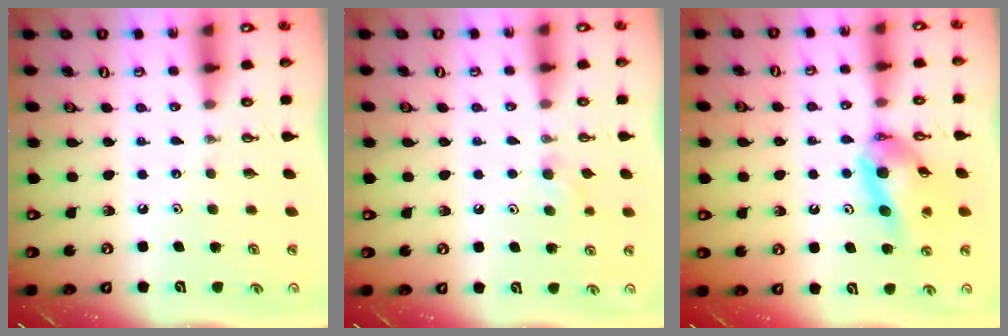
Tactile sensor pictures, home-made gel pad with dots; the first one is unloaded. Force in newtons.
{"total": 5.1, "press": 5.1, "slide": 0.7}
{"total": 12.2, "press": 12.1, "slide": 1.8}